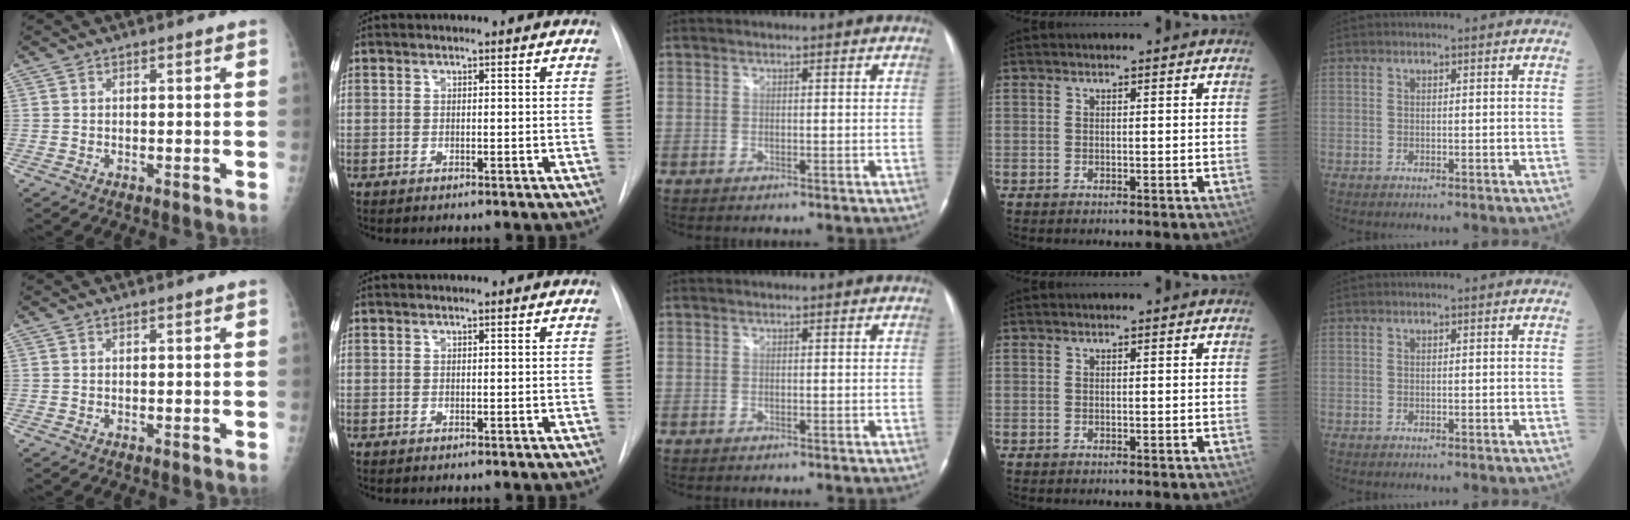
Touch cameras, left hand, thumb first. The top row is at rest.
{}